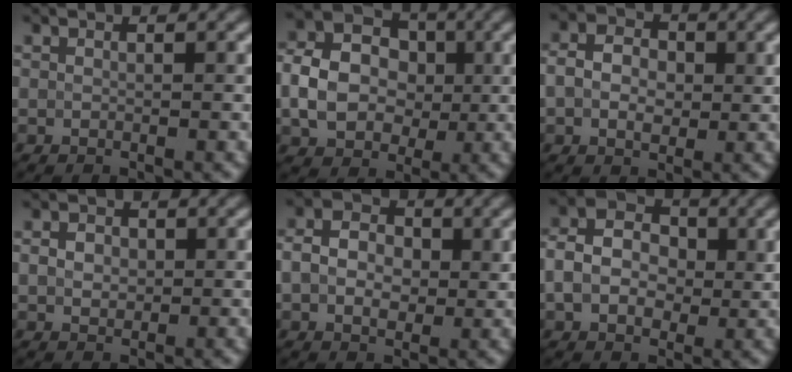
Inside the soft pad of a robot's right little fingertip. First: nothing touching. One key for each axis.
{"total": 6.2, "fx": -0.7, "fy": 5.0, "fz": 3.5, "tx": -0.067, "ty": 0.001, "tz": -0.020}
{"total": 3.5, "fx": 0.3, "fy": 2.7, "fz": 2.2, "tx": -0.039, "ty": 0.000, "tz": -0.001}
{"total": 1.7, "fx": 0.4, "fy": 1.4, "fz": 0.9, "tx": -0.016, "ty": 0.000, "tz": 0.002}
{"total": 3.9, "fx": 0.4, "fy": 2.9, "fz": 2.5, "tx": -0.044, "ty": 0.002, "tz": 0.001}
{"total": 4.7, "fx": -0.1, "fy": 3.7, "fz": 2.9, "tx": -0.051, "ty": 0.007, "tz": -0.011}